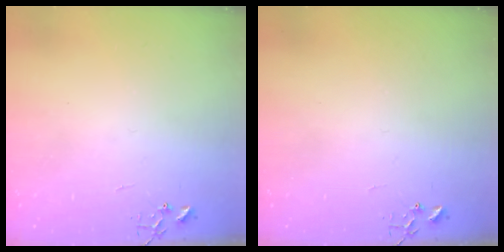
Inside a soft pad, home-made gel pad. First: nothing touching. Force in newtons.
{"total": 0.0}